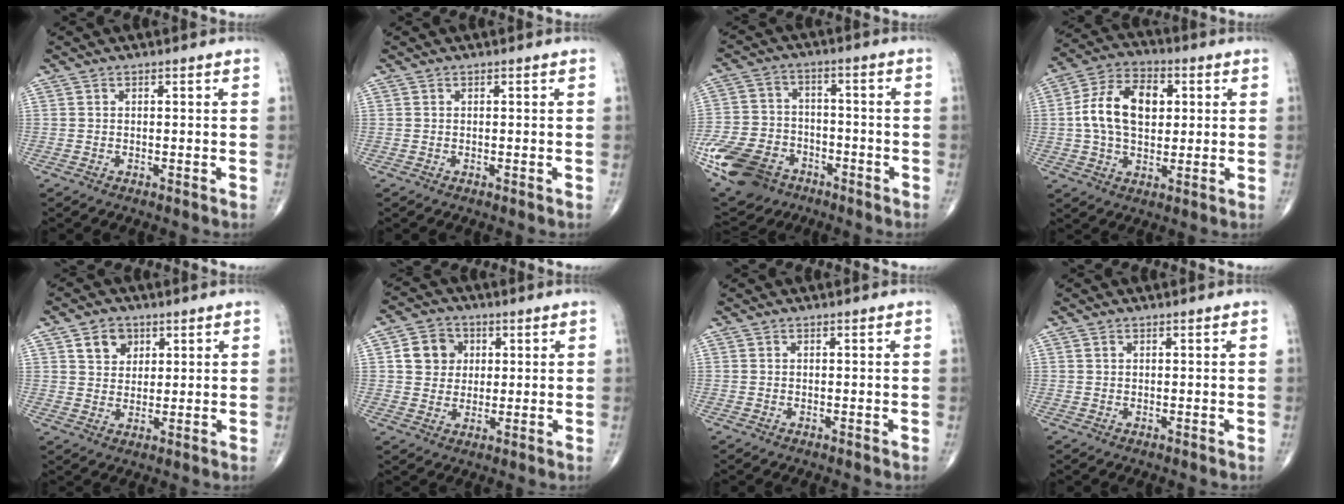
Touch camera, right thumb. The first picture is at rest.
{"total": 0.0}
{"total": 16.8, "force": [-8.4, 12.0, 8.2], "torque": [-0.167, 0.031, -0.144]}
{"total": 13.6, "force": [1.8, 8.7, 10.3], "torque": [-0.166, 0.016, 0.024]}
{"total": 5.5, "force": [2.6, 4.3, 2.2], "torque": [-0.013, -0.011, 0.045]}
{"total": 8.0, "force": [1.9, 7.0, 3.4], "torque": [-0.032, -0.001, 0.028]}
{"total": 0.0}
{"total": 0.6, "force": [0.3, 0.4, 0.3], "torque": [-0.005, 0.002, 0.006]}